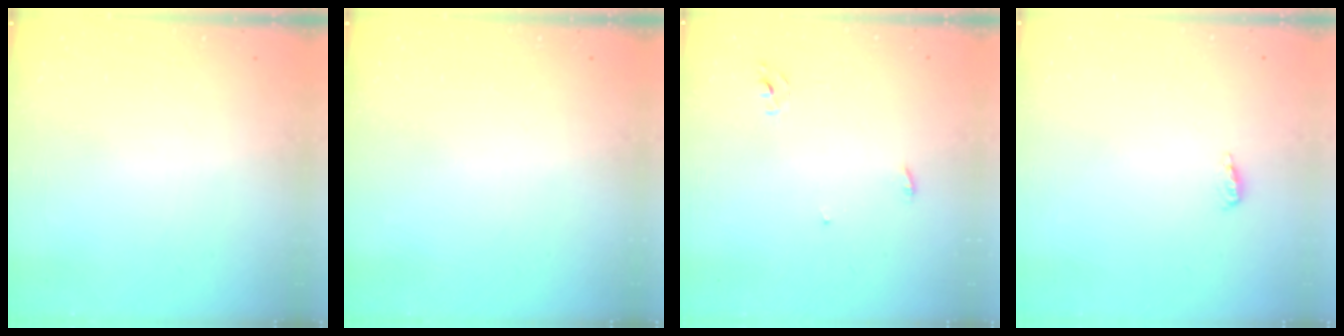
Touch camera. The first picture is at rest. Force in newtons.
{"total": 0.0}
{"total": 2.3, "press": 2.3, "slide": 0.2}
{"total": 4.9, "press": 4.4, "slide": 2.0}